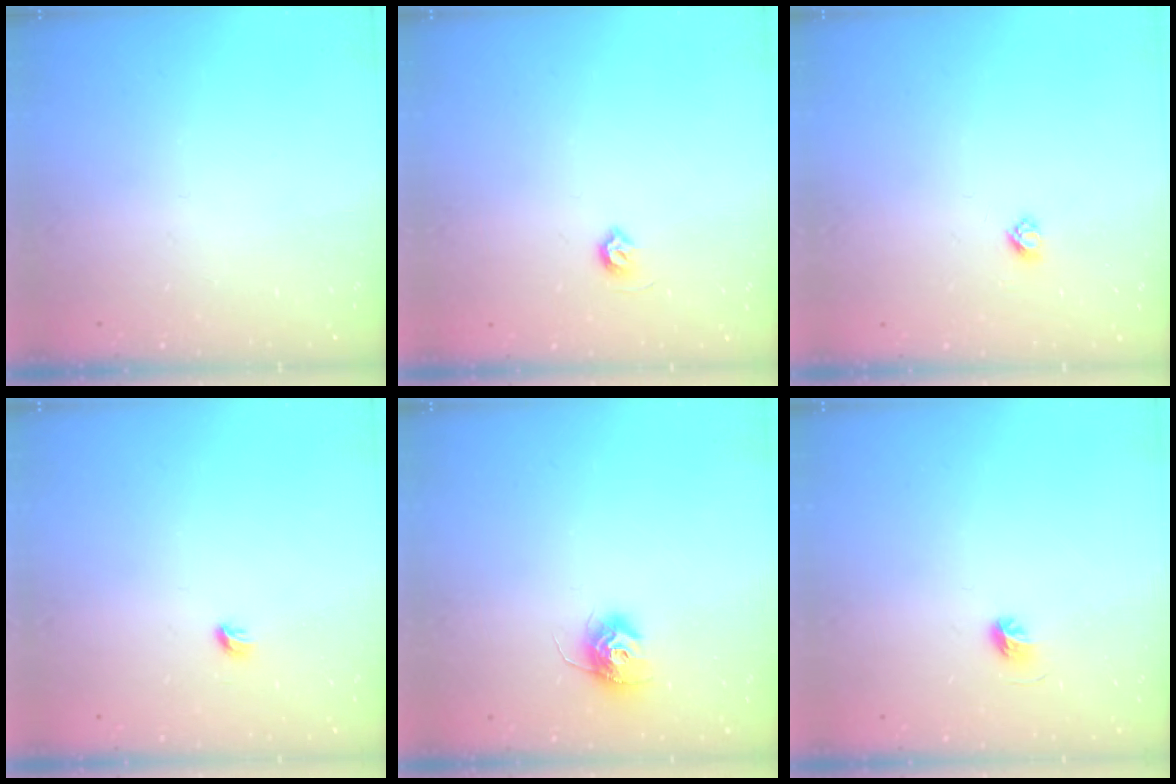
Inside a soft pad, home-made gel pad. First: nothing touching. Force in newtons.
{"total": 4.5, "press": 4.5, "slide": 0.7}
{"total": 2.7, "press": 2.6, "slide": 0.3}
{"total": 3.6, "press": 3.5, "slide": 1.0}
{"total": 10.3, "press": 10.3, "slide": 0.4}
{"total": 4.2, "press": 3.9, "slide": 1.4}